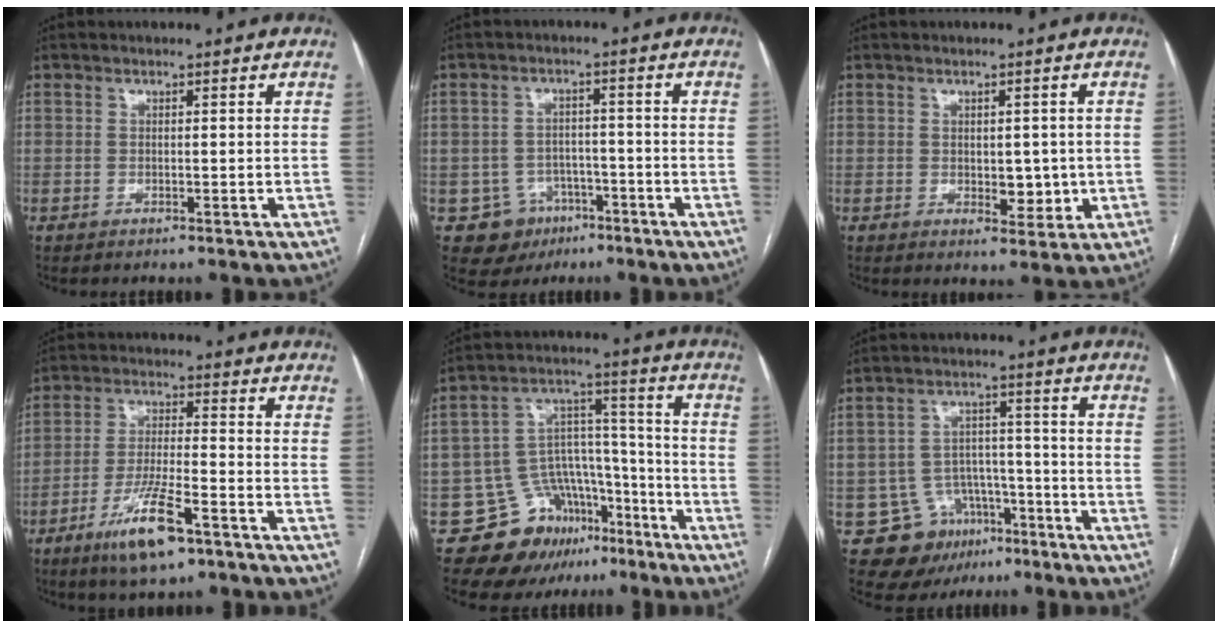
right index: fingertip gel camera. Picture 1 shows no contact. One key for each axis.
{"total": 6.7, "fx": -3.1, "fy": 5.9, "fz": 0.9, "tx": -0.011, "ty": 0.012, "tz": -0.037}
{"total": 4.2, "fx": -0.4, "fy": 2.5, "fz": 3.4, "tx": -0.037, "ty": -0.002, "tz": 0.003}
{"total": 10.3, "fx": -6.2, "fy": 1.7, "fz": 8.1, "tx": -0.156, "ty": -0.016, "tz": -0.108}
{"total": 14.1, "fx": -9.4, "fy": 9.4, "fz": 4.4, "tx": -0.056, "ty": 0.081, "tz": -0.141}
{"total": 10.6, "fx": -5.9, "fy": 8.4, "fz": 2.6, "tx": -0.037, "ty": 0.037, "tz": -0.080}